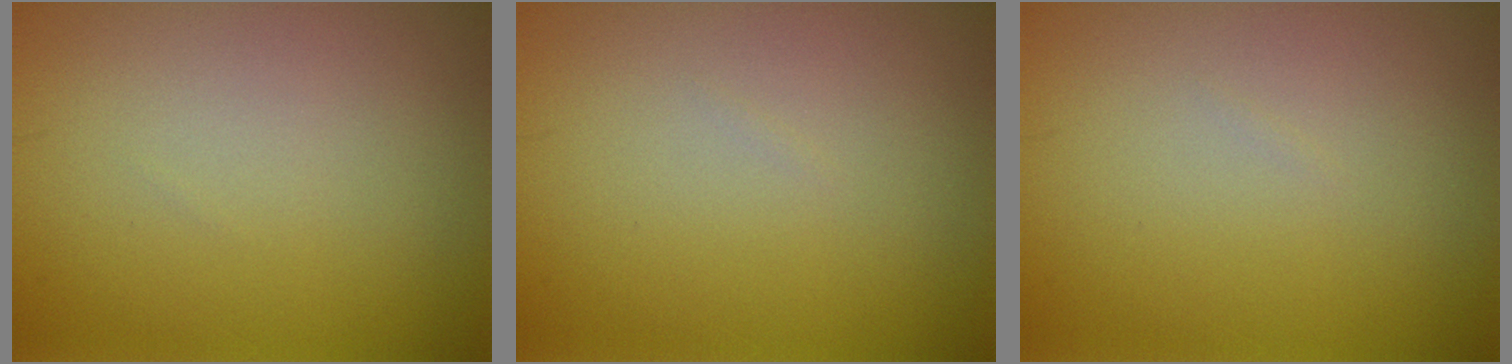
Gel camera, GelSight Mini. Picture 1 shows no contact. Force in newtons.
{"total": 0.0}
{"total": 0.0}